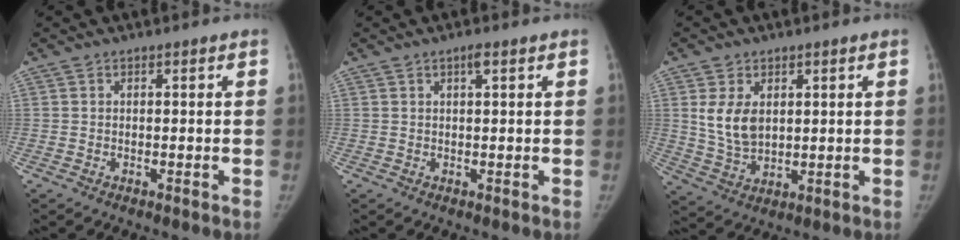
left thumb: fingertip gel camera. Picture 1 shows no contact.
{"total": 1.8, "force": [0.9, 0.5, 1.4], "torque": [-0.020, 0.000, 0.014]}
{"total": 7.4, "force": [2.0, 4.9, 5.2], "torque": [-0.078, -0.013, 0.053]}